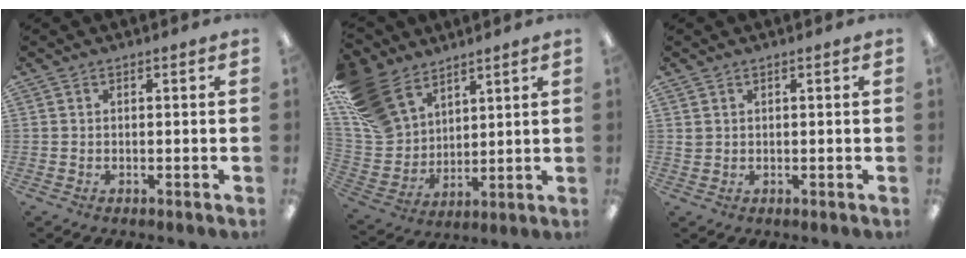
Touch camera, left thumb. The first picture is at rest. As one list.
[{"total": 17.3, "force": [11.5, 10.9, 6.9], "torque": [-0.163, -0.051, 0.228]}, {"total": 0.9, "force": [0.5, 0.8, 0.2], "torque": [-0.005, 0.002, 0.010]}]